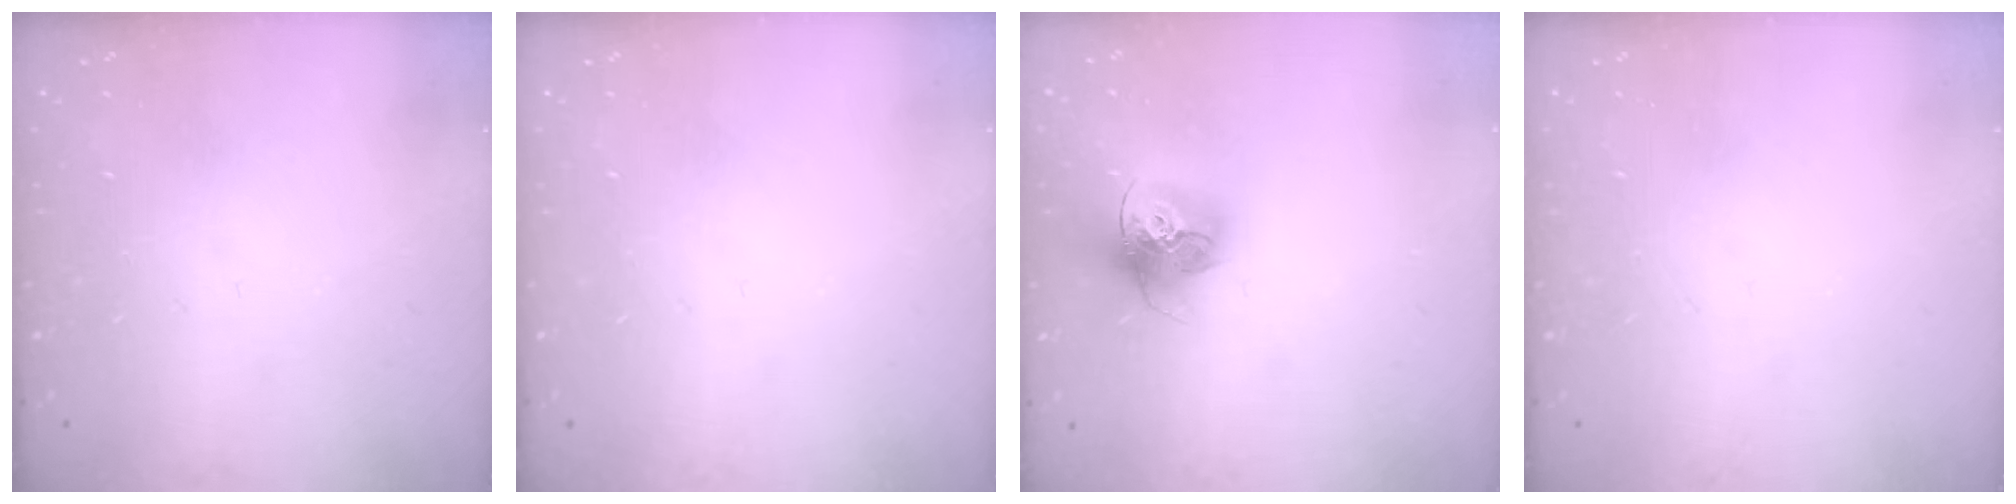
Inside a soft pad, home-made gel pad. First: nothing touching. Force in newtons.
{"total": 0.0}
{"total": 15.9, "press": 15.8, "slide": 1.7}
{"total": 0.0}